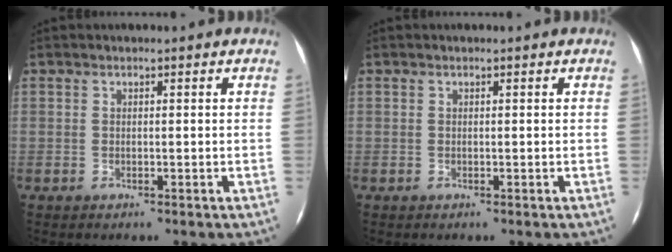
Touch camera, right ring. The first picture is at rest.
{"total": 0.0}